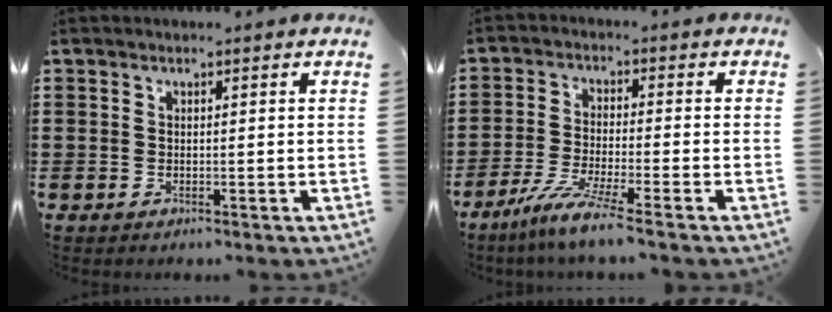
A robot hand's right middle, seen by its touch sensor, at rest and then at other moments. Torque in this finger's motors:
{"motor_torque": [1.44, -0.70, 0.21, 0.04]}